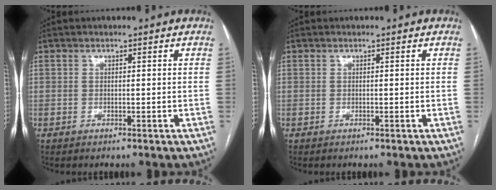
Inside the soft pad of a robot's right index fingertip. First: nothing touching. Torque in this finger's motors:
{"motor_torque": [0.00, 0.00, 0.00, 0.00]}